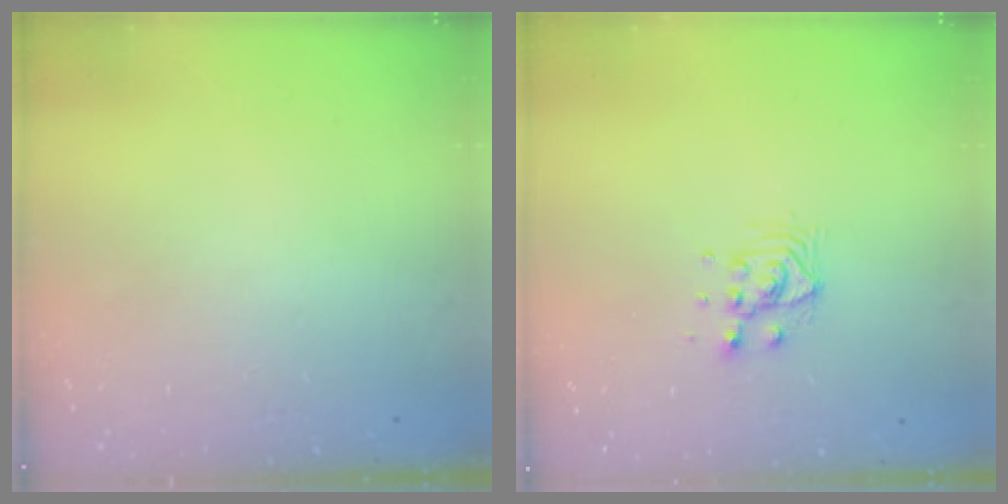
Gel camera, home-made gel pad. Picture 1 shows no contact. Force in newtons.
{"total": 6.4, "press": 6.4, "slide": 0.2}